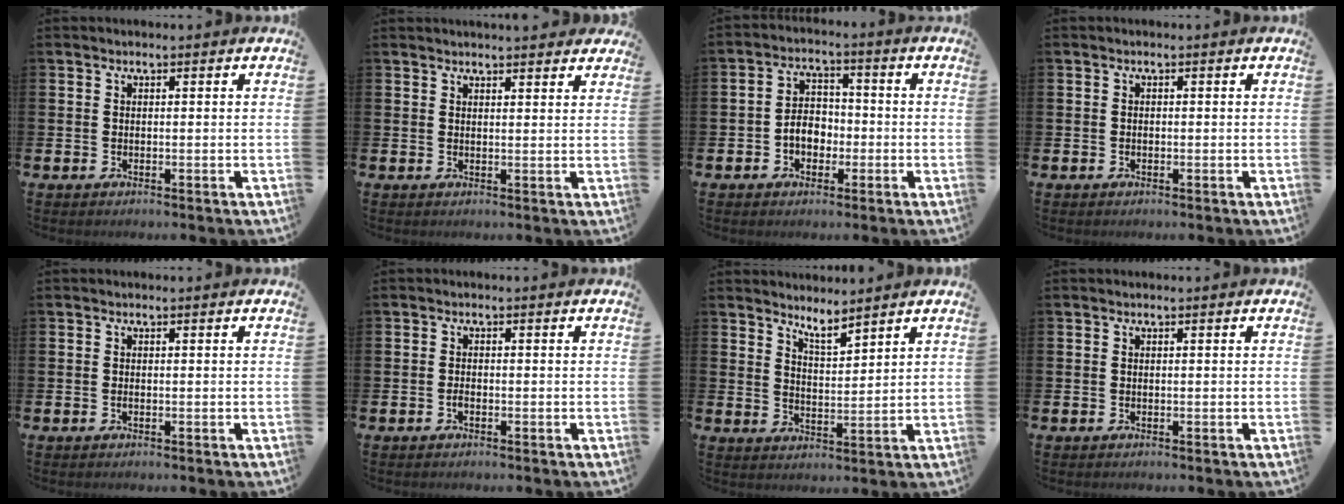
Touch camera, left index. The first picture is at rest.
{"total": 2.2, "force": [2.2, 0.1, 0.0], "torque": [-0.001, -0.009, 0.040]}
{"total": 4.3, "force": [-1.3, 3.3, 2.4], "torque": [-0.043, 0.009, -0.030]}
{"total": 0.5, "force": [-0.3, 0.4, 0.1], "torque": [-0.011, 0.006, -0.006]}
{"total": 0.0}
{"total": 1.0, "force": [-0.5, 0.4, 0.7], "torque": [-0.014, -0.002, -0.009]}
{"total": 4.6, "force": [4.6, 0.3, 0.7], "torque": [-0.019, -0.025, 0.081]}
{"total": 0.0}